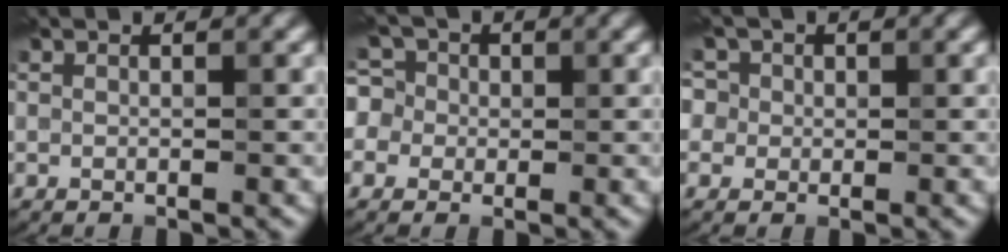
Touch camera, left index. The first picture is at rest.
{"total": 5.5, "force": [0.3, 5.2, 1.7], "torque": [-0.029, 0.036, -0.043]}
{"total": 4.1, "force": [1.4, 3.7, 1.1], "torque": [0.000, 0.031, -0.009]}